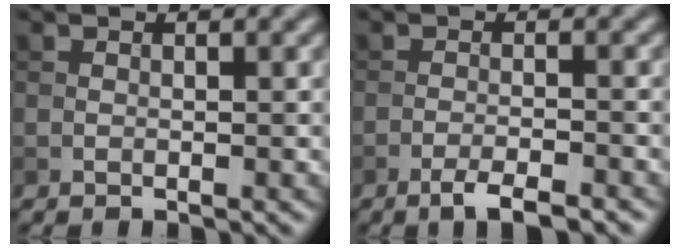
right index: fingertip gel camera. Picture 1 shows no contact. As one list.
[{"total": 3.1, "force": [-2.2, 0.5, 2.1], "torque": [-0.034, 0.002, -0.044]}]